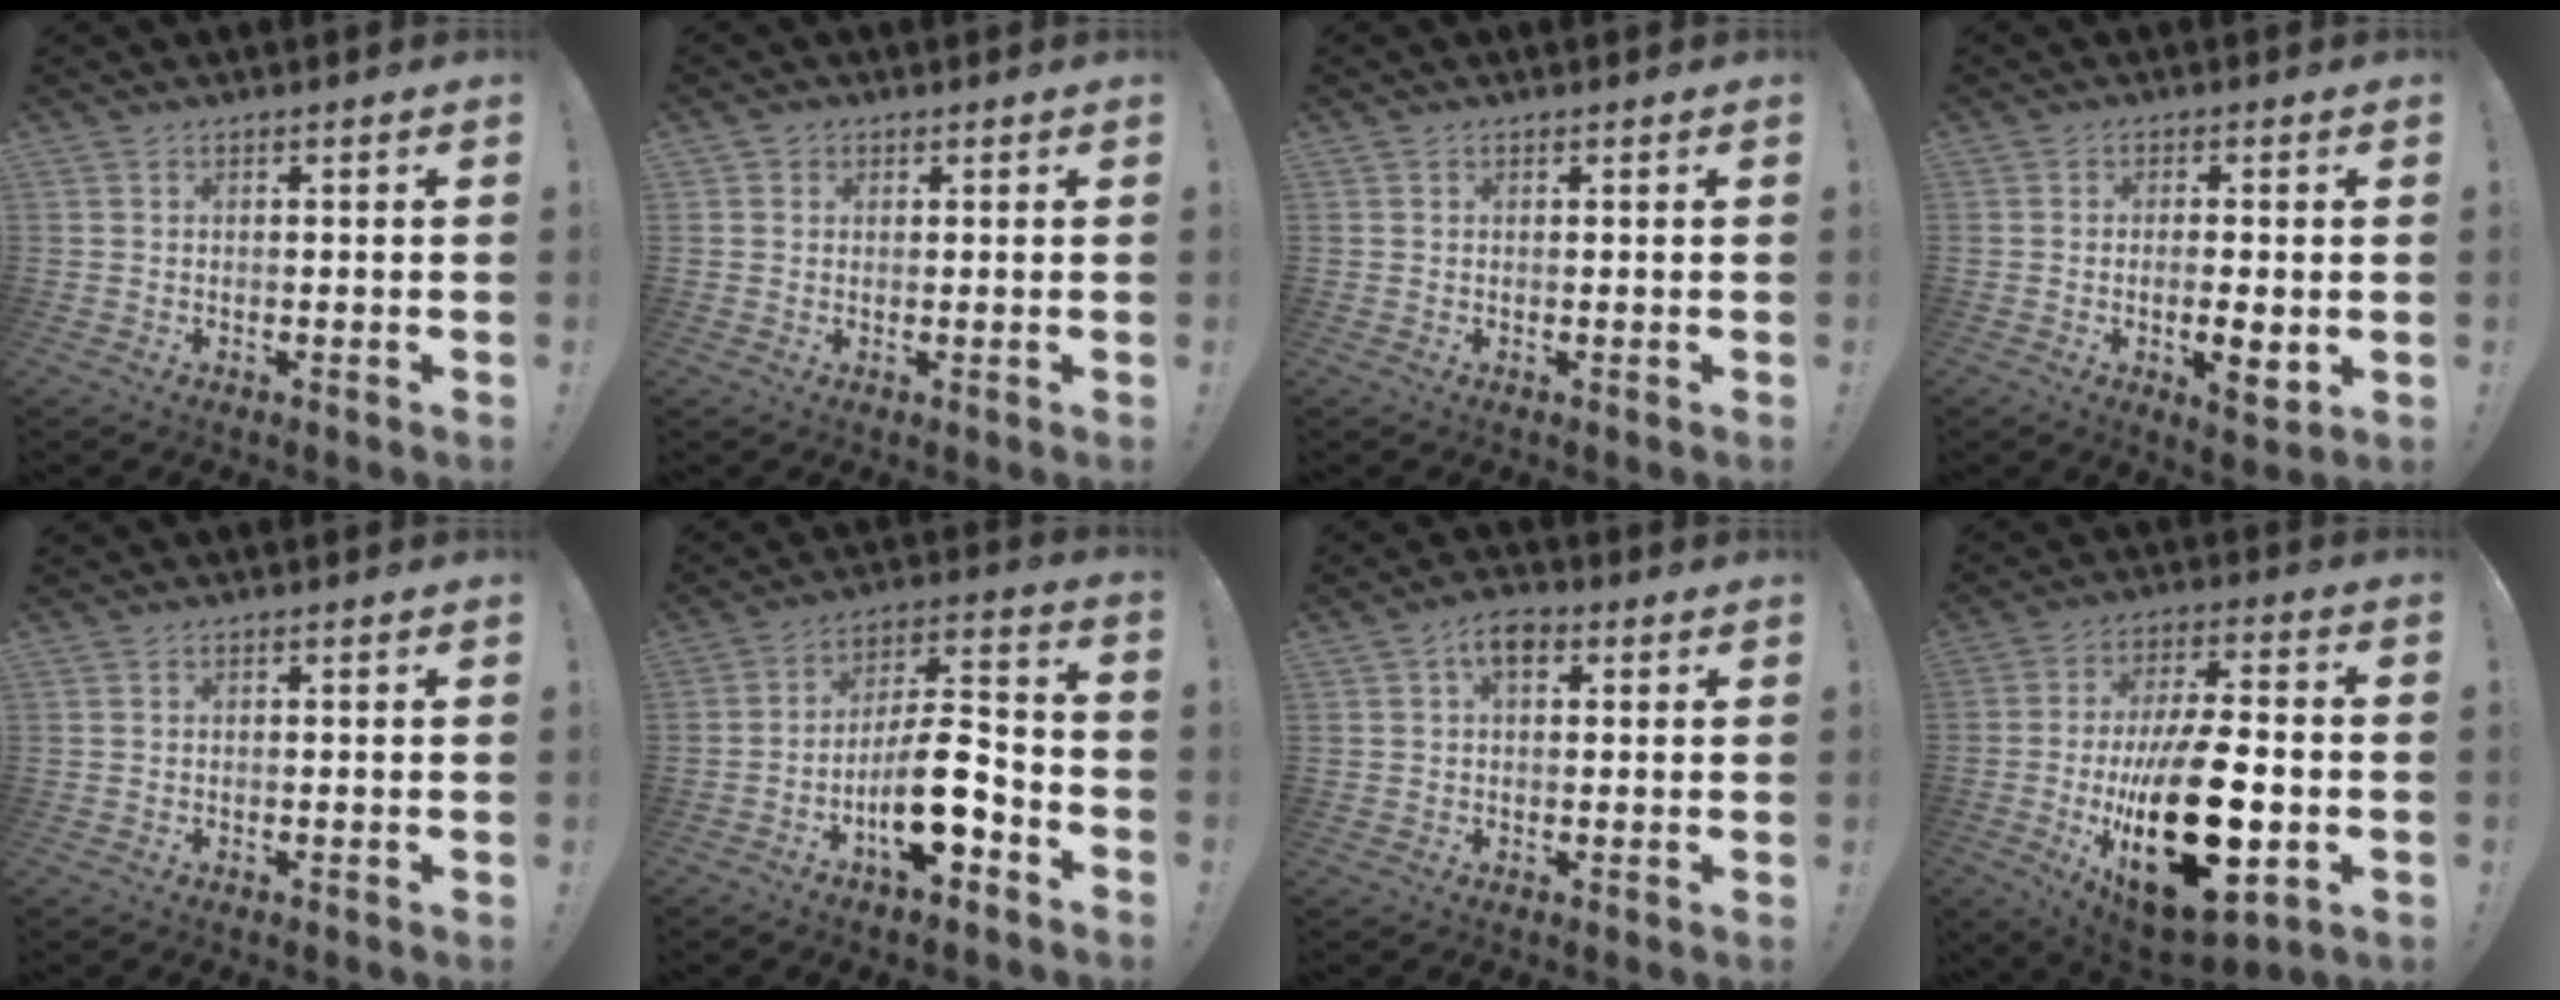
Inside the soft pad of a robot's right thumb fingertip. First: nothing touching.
{"total": 1.5, "force": [0.6, 1.4, 0.2], "torque": [-0.001, 0.001, 0.009]}
{"total": 0.0}
{"total": 6.6, "force": [-1.3, 1.9, 6.2], "torque": [-0.080, -0.002, -0.019]}
{"total": 0.0}
{"total": 16.0, "force": [-6.7, 5.9, 13.2], "torque": [-0.225, 0.042, -0.105]}
{"total": 5.4, "force": [1.8, 3.1, 4.0], "torque": [-0.066, 0.005, 0.030]}
{"total": 28.2, "force": [-5.3, 12.5, 24.7], "torque": [-0.438, 0.019, -0.070]}